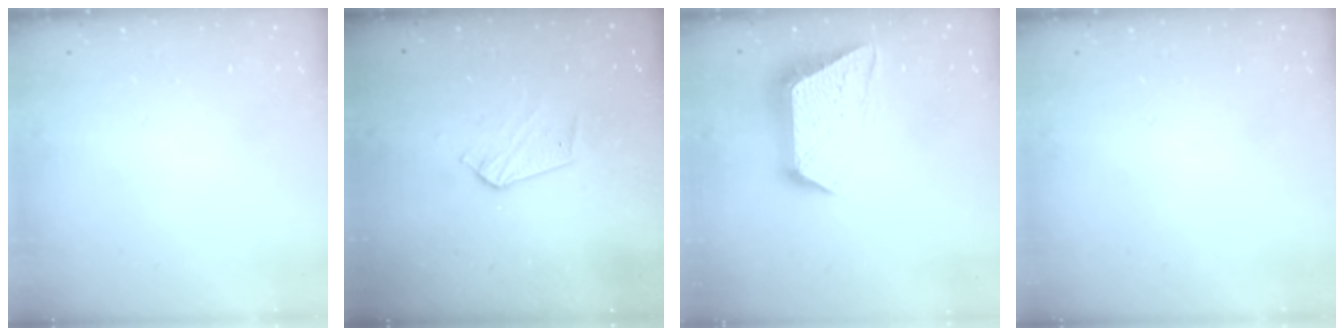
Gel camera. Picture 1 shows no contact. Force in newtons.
{"total": 6.8, "press": 6.8, "slide": 0.4}
{"total": 12.7, "press": 12.7, "slide": 1.0}
{"total": 0.0}